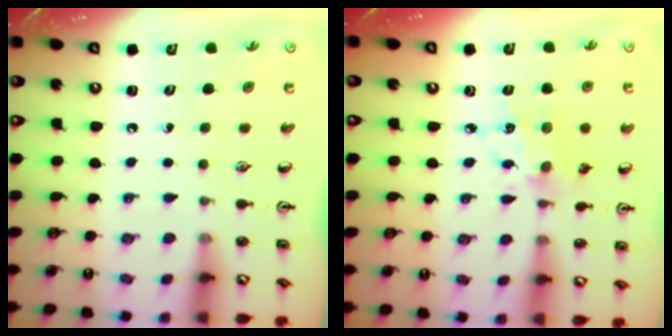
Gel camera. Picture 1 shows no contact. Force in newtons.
{"total": 9.1, "press": 9.1, "slide": 0.6}